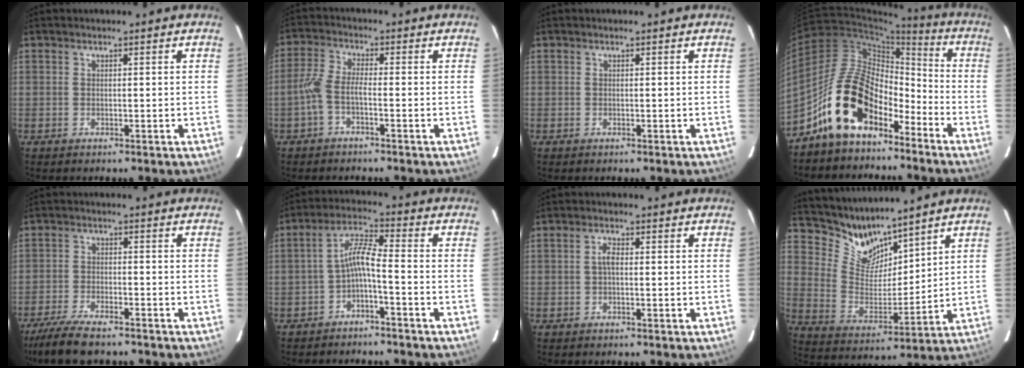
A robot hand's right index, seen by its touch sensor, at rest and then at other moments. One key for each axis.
{"total": 3.8, "fx": -1.8, "fy": 0.9, "fz": 3.2, "tx": -0.081, "ty": 0.009, "tz": -0.038}
{"total": 0.0}
{"total": 16.3, "fx": -10.4, "fy": 8.7, "fz": 9.0, "tx": -0.168, "ty": 0.025, "tz": -0.183}
{"total": 10.6, "fx": -9.0, "fy": 2.4, "fz": 5.0, "tx": -0.125, "ty": -0.025, "tz": -0.157}
{"total": 5.5, "fx": -2.6, "fy": 0.5, "fz": 4.8, "tx": -0.115, "ty": 0.017, "tz": -0.048}
{"total": 1.7, "fx": -0.1, "fy": 0.7, "fz": 1.5, "tx": -0.031, "ty": 0.007, "tz": -0.004}
{"total": 9.8, "fx": 9.0, "fy": 3.1, "fz": 2.4, "tx": -0.057, "ty": -0.008, "tz": 0.180}